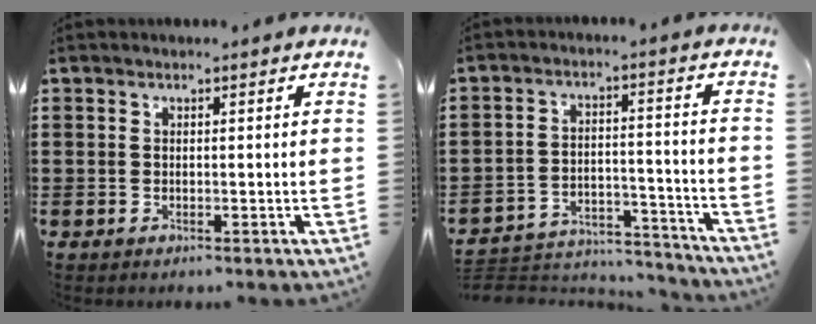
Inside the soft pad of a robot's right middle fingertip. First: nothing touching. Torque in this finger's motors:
{"motor_torque": [0.74, -0.06, -0.05, 0.01]}